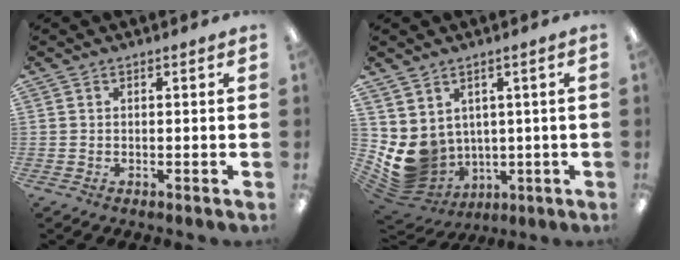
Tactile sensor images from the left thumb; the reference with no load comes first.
{"total": 8.1, "force": [1.3, 7.3, 3.1], "torque": [-0.102, -0.027, 0.036]}